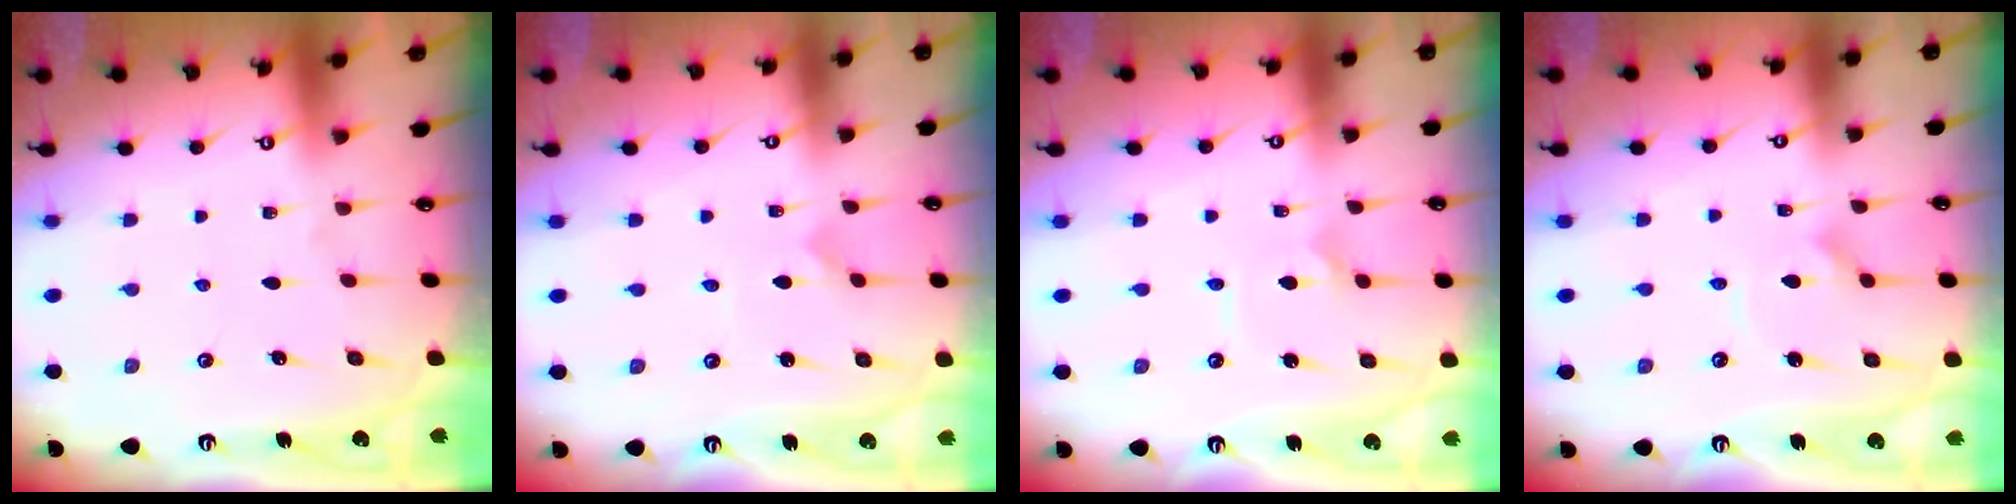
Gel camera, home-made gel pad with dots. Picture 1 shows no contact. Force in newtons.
{"total": 0.0}
{"total": 2.3, "press": 2.3, "slide": 0.1}
{"total": 3.4, "press": 3.3, "slide": 0.3}